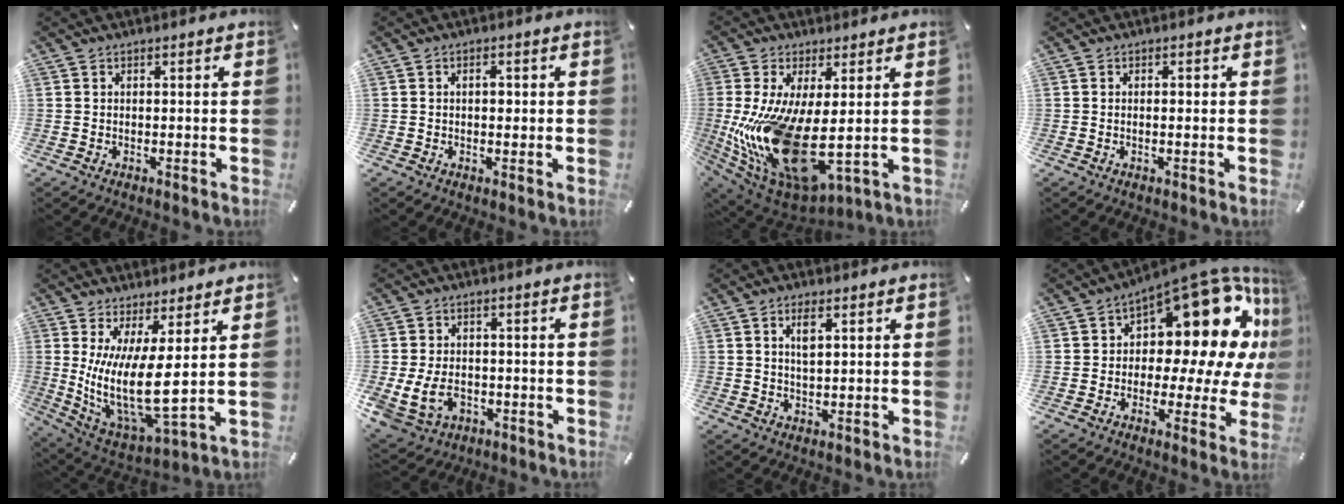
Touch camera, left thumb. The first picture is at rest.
{"total": 2.0, "force": [0.2, 1.2, 1.5], "torque": [-0.024, 0.000, 0.001]}
{"total": 20.9, "force": [-0.5, 9.4, 18.6], "torque": [-0.378, -0.043, 0.011]}
{"total": 1.1, "force": [-0.2, 0.4, 1.0], "torque": [-0.021, 0.001, -0.004]}
{"total": 16.4, "force": [2.8, 5.4, 15.2], "torque": [-0.323, -0.048, 0.056]}
{"total": 8.4, "force": [-1.7, 6.9, 4.6], "torque": [-0.098, 0.010, -0.025]}
{"total": 3.9, "force": [1.4, 1.7, 3.3], "torque": [-0.071, 0.001, 0.018]}
{"total": 19.4, "force": [8.2, 10.4, 14.2], "torque": [-0.172, -0.087, 0.140]}